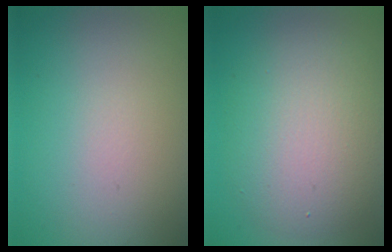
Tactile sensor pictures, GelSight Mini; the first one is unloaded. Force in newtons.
{"total": 6.7, "press": 6.7, "slide": 0.3}